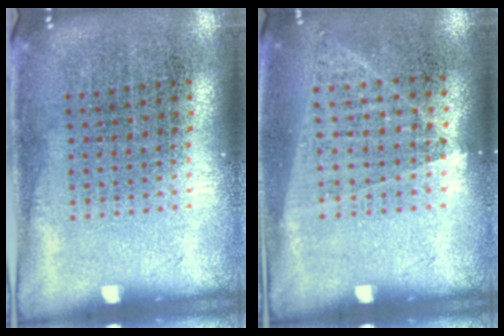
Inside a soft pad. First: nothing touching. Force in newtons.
{"total": 1.0, "press": 0.9, "slide": 0.5}